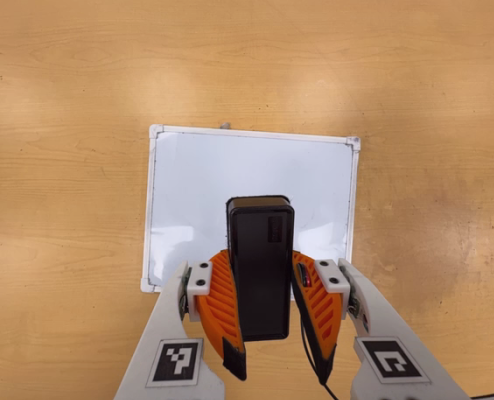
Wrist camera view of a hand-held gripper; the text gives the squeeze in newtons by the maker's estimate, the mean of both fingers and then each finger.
{"total": 5.6, "left": 4.8, "right": 6.4}